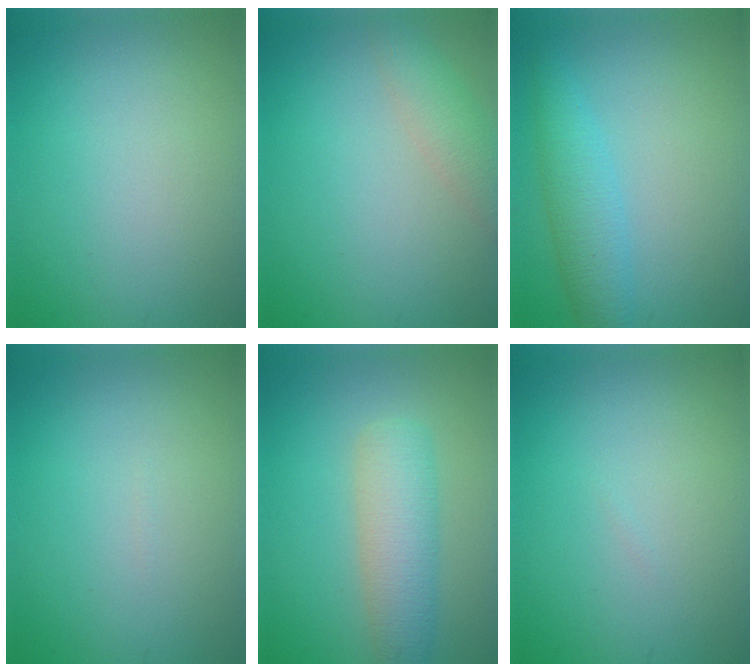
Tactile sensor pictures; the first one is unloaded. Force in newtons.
{"total": 2.6, "press": 2.6, "slide": 0.1}
{"total": 3.5, "press": 3.5, "slide": 0.0}
{"total": 0.0}
{"total": 4.5, "press": 4.5, "slide": 0.3}
{"total": 0.0}